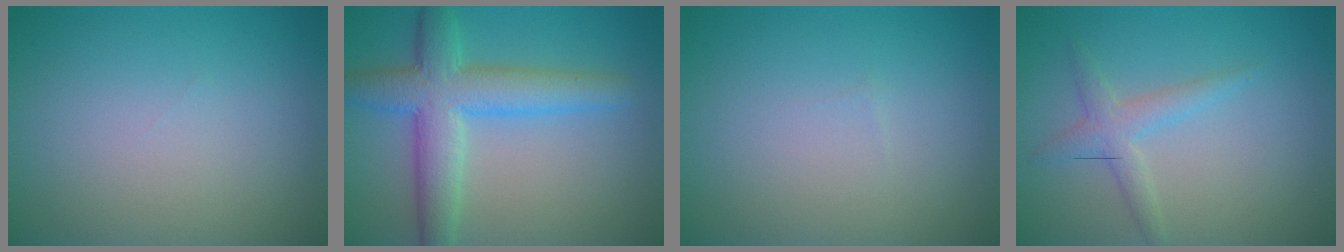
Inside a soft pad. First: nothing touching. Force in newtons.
{"total": 6.4, "press": 6.4, "slide": 0.1}
{"total": 0.0}
{"total": 2.1, "press": 2.1, "slide": 0.1}